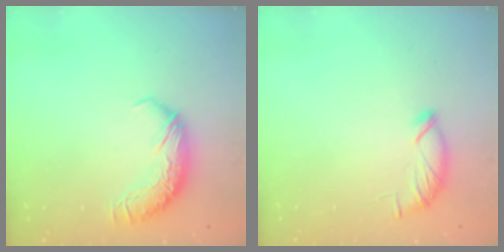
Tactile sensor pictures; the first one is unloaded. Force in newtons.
{"total": 6.0, "press": 6.0, "slide": 0.4}